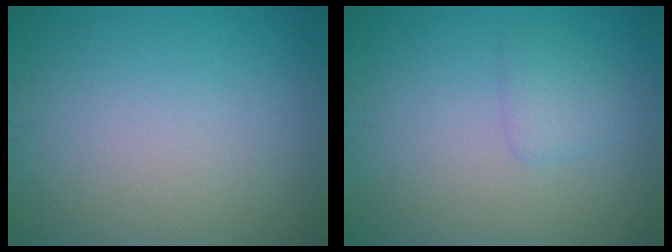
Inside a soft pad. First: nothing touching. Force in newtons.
{"total": 1.5, "press": 1.4, "slide": 0.1}